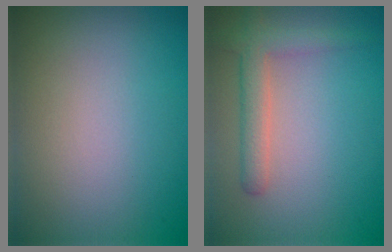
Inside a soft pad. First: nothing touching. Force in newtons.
{"total": 2.9, "press": 2.9, "slide": 0.2}